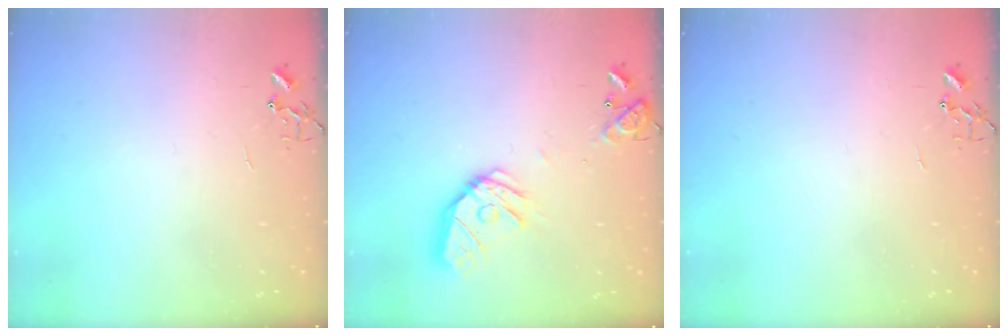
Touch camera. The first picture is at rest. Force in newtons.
{"total": 16.5, "press": 16.3, "slide": 2.2}
{"total": 0.0}